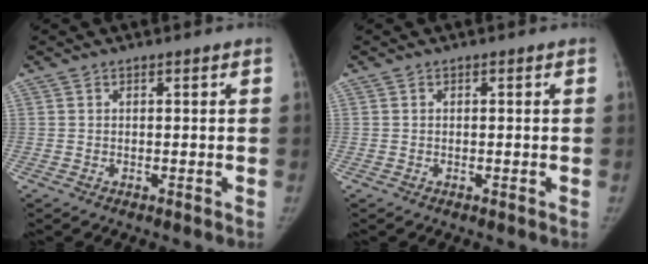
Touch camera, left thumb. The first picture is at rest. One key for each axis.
{"total": 0.0}